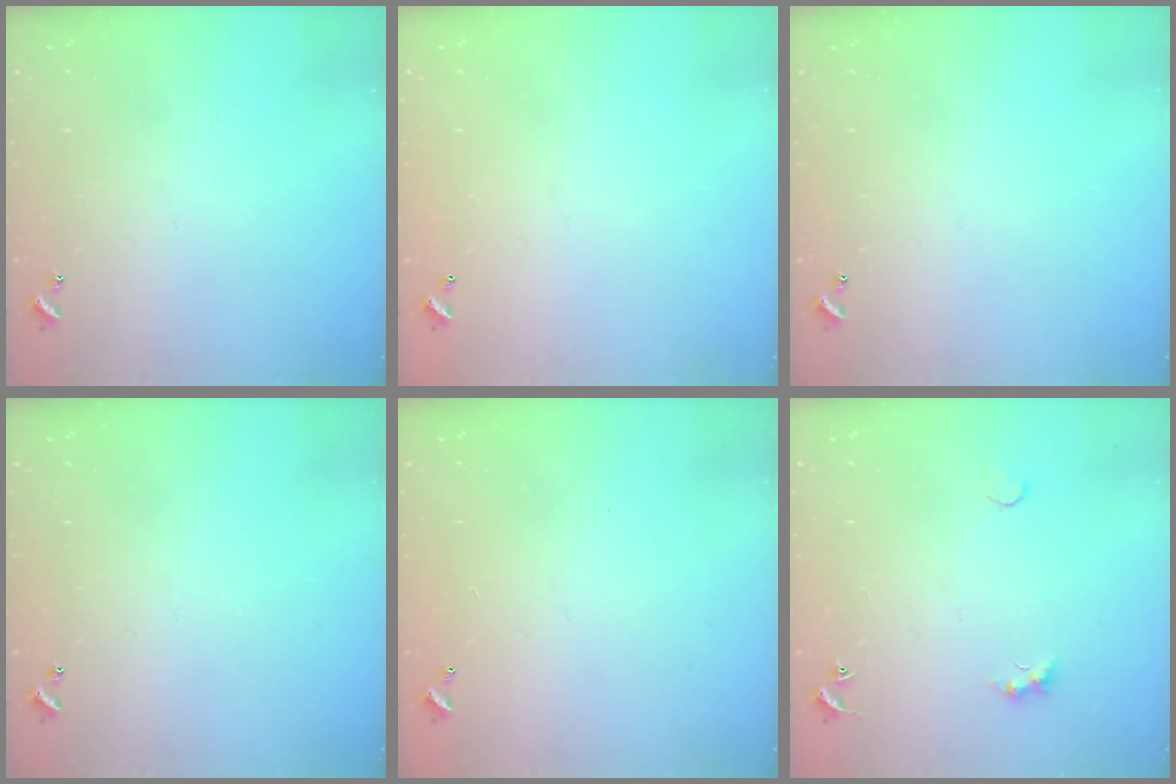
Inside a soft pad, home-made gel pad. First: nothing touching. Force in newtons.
{"total": 2.8, "press": 2.8, "slide": 0.1}
{"total": 0.0}
{"total": 0.0}
{"total": 2.9, "press": 2.9, "slide": 0.1}
{"total": 1.9, "press": 1.9, "slide": 0.5}